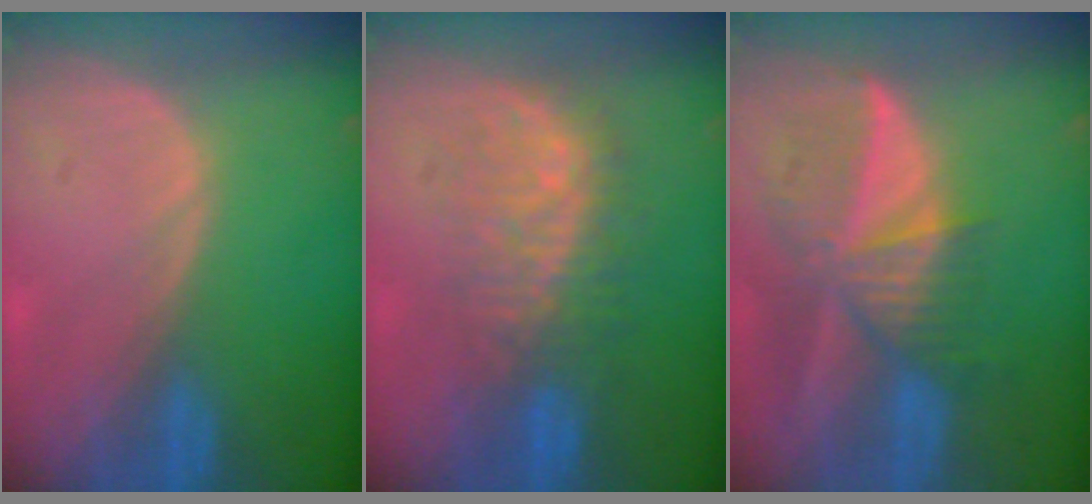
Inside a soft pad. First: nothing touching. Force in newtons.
{"total": 8.4, "press": 8.4, "slide": 0.3}
{"total": 9.5, "press": 8.3, "slide": 4.6}